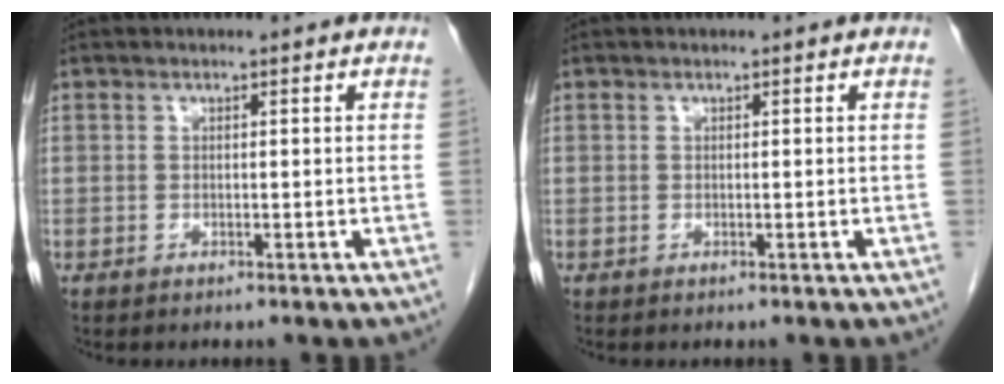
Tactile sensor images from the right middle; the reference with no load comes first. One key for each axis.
{"total": 0.0}